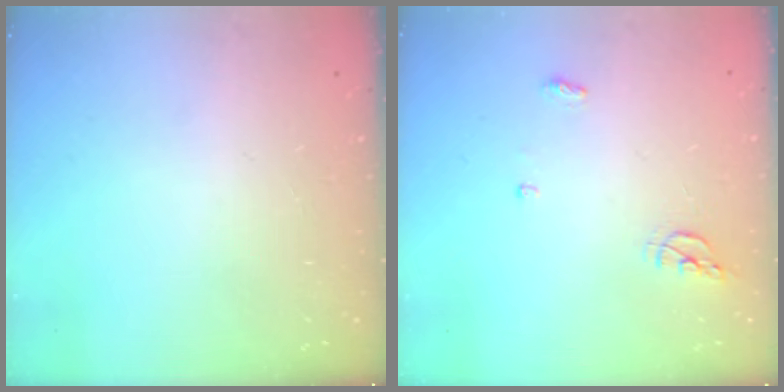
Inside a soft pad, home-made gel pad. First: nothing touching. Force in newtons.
{"total": 5.6, "press": 5.6, "slide": 0.7}